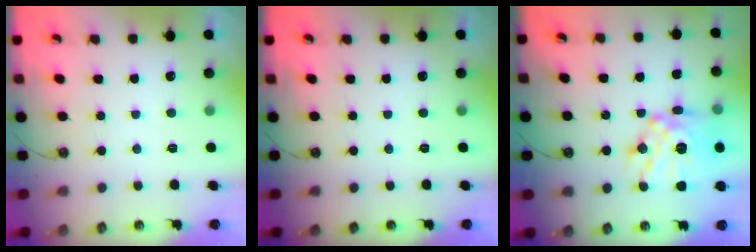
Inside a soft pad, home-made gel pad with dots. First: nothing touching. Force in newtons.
{"total": 0.0}
{"total": 18.0, "press": 18.0, "slide": 1.6}